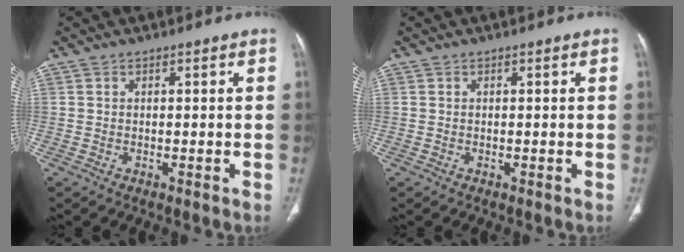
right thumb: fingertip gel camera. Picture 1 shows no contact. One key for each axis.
{"total": 0.0}